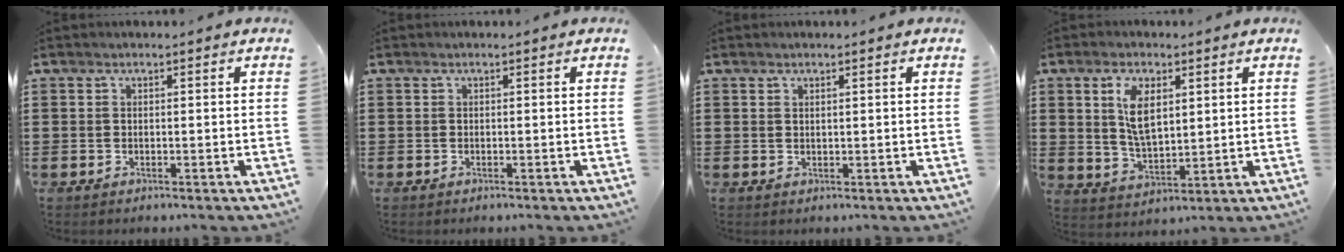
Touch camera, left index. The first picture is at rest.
{"total": 0.0}
{"total": 0.7, "force": [0.5, 0.2, 0.5], "torque": [-0.011, 0.002, 0.008]}
{"total": 7.2, "force": [2.7, 3.5, 5.6], "torque": [-0.114, 0.008, 0.045]}